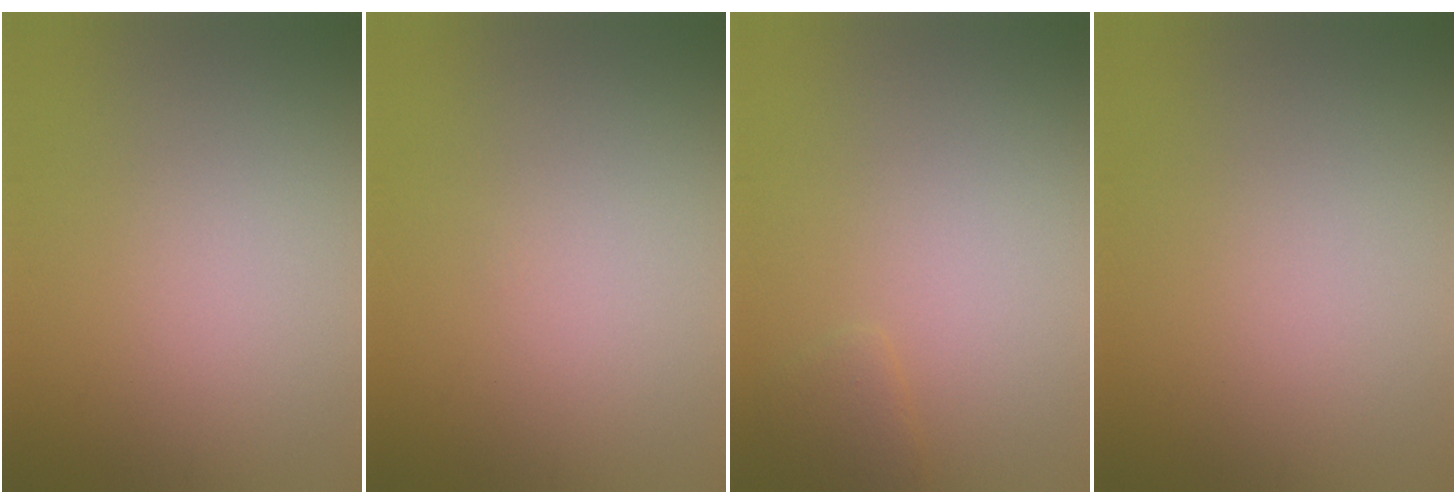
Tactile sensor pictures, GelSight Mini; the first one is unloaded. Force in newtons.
{"total": 0.0}
{"total": 1.2, "press": 1.2, "slide": 0.1}
{"total": 0.0}